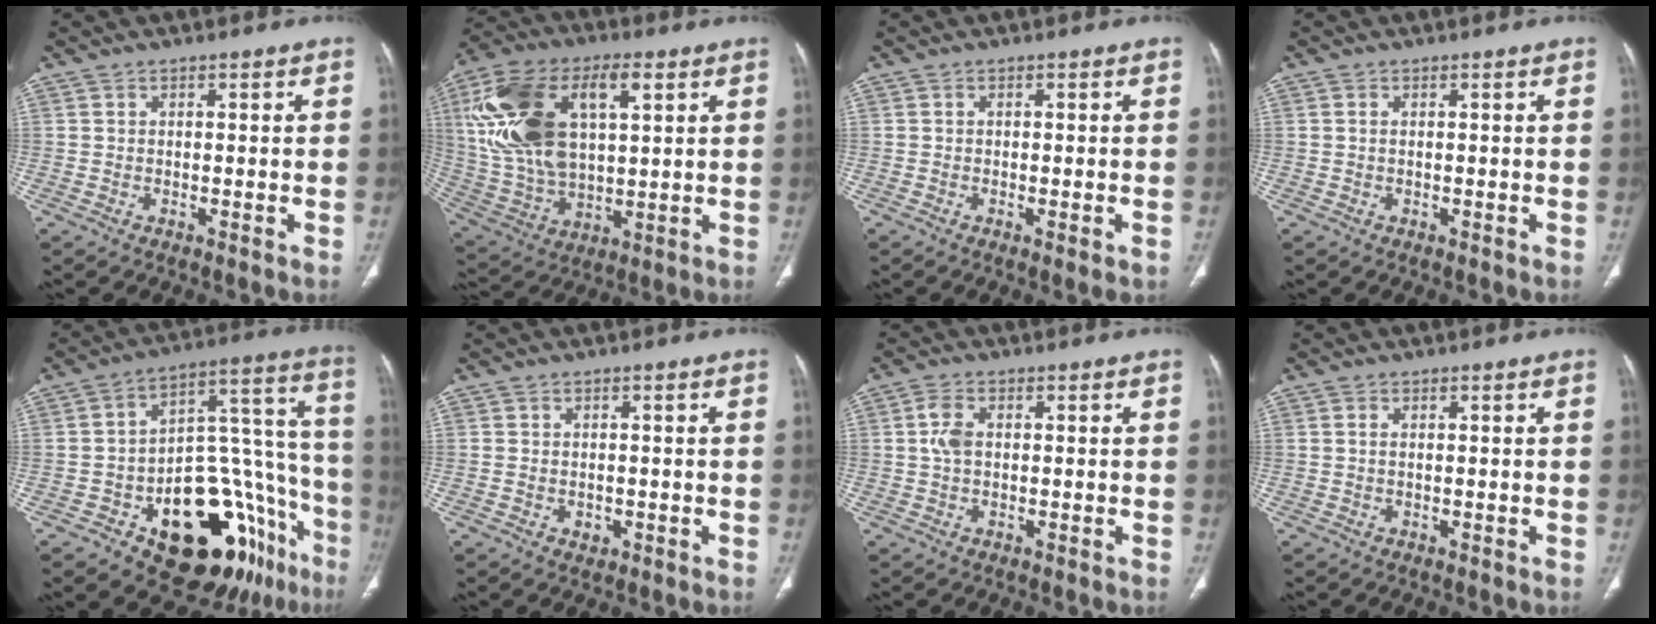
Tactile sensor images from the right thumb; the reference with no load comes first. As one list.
[{"total": 23.6, "force": [6.6, 12.6, 18.8], "torque": [-0.364, 0.000, 0.122]}, {"total": 1.8, "force": [-0.6, 0.3, 1.6], "torque": [-0.027, -0.006, -0.007]}, {"total": 0.6, "force": [0.2, 0.3, 0.5], "torque": [-0.016, 0.005, 0.004]}, {"total": 26.7, "force": [-13.2, 12.9, 19.2], "torque": [-0.160, 0.114, -0.182]}, {"total": 1.8, "force": [-0.6, 1.4, 0.9], "torque": [-0.009, 0.004, -0.002]}, {"total": 3.6, "force": [0.4, 2.1, 2.9], "torque": [-0.071, 0.006, 0.006]}, {"total": 0.9, "force": [0.2, 0.4, 0.7], "torque": [-0.020, 0.005, 0.005]}]